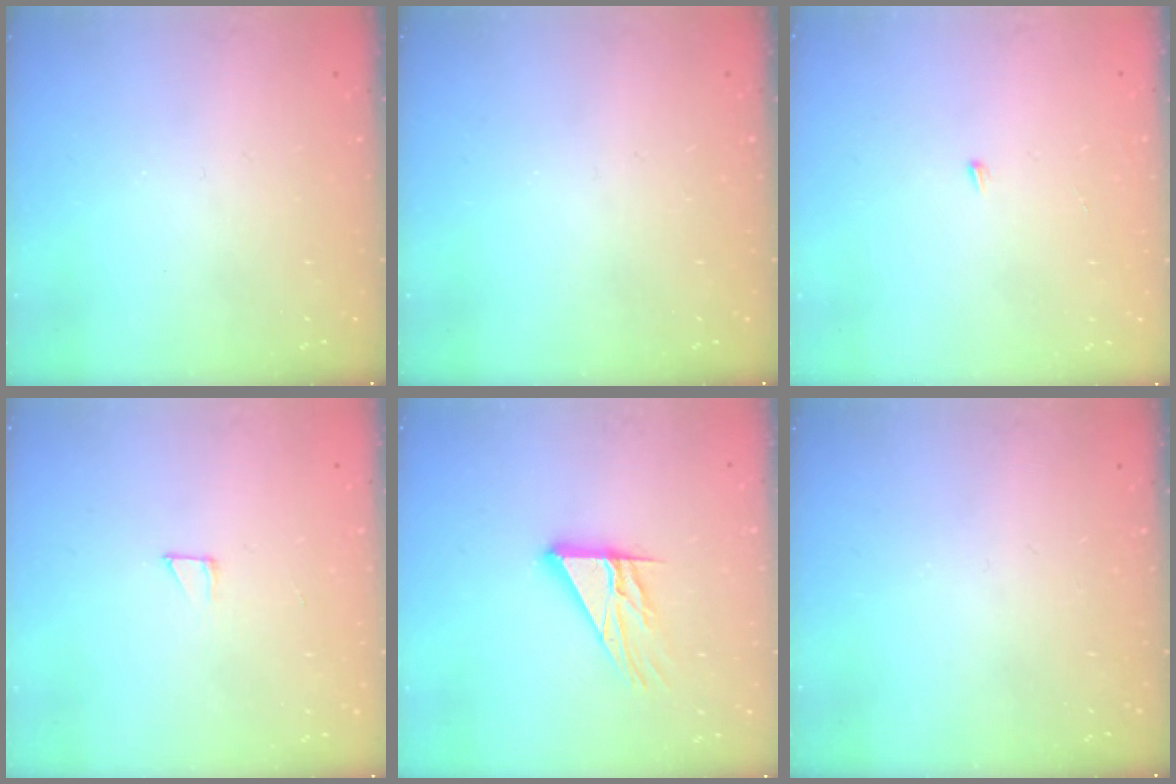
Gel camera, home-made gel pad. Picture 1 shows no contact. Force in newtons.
{"total": 0.0}
{"total": 3.3, "press": 3.3, "slide": 0.2}
{"total": 2.6, "press": 2.6, "slide": 0.1}
{"total": 11.7, "press": 11.7, "slide": 0.9}
{"total": 0.0}